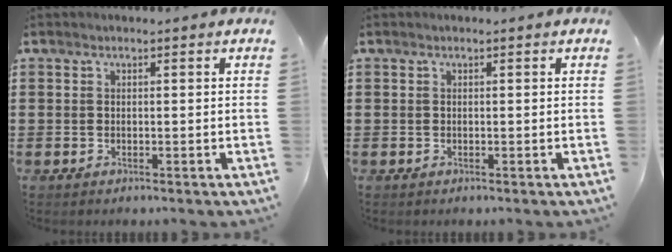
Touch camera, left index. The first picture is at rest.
{"total": 0.0}